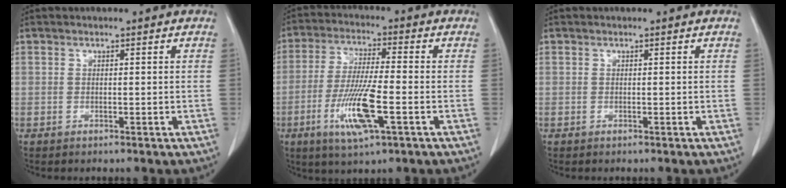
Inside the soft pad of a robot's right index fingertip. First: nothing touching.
{"total": 10.7, "force": [-3.7, 1.1, 10.0], "torque": [-0.198, -0.016, -0.070]}
{"total": 0.0}